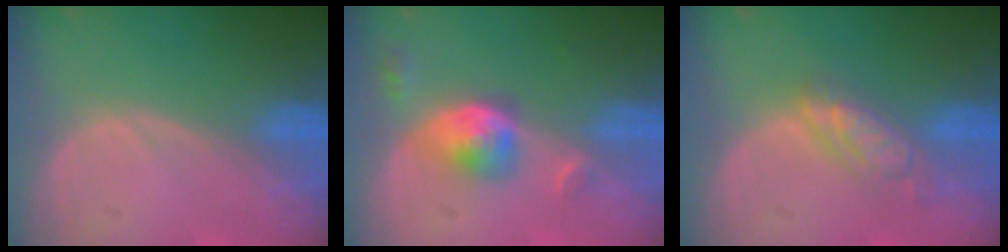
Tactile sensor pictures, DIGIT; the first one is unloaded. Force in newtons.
{"total": 5.5, "press": 5.0, "slide": 2.3}
{"total": 5.6, "press": 5.1, "slide": 2.4}